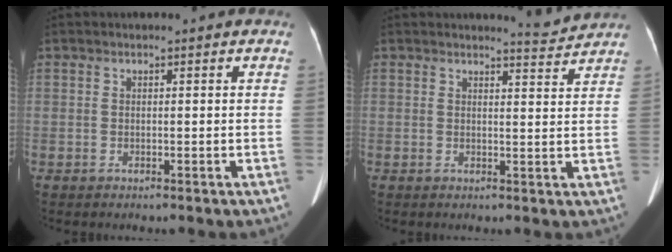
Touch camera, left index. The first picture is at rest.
{"total": 2.9, "force": [2.8, -0.7, -0.4], "torque": [-0.008, -0.022, 0.037]}